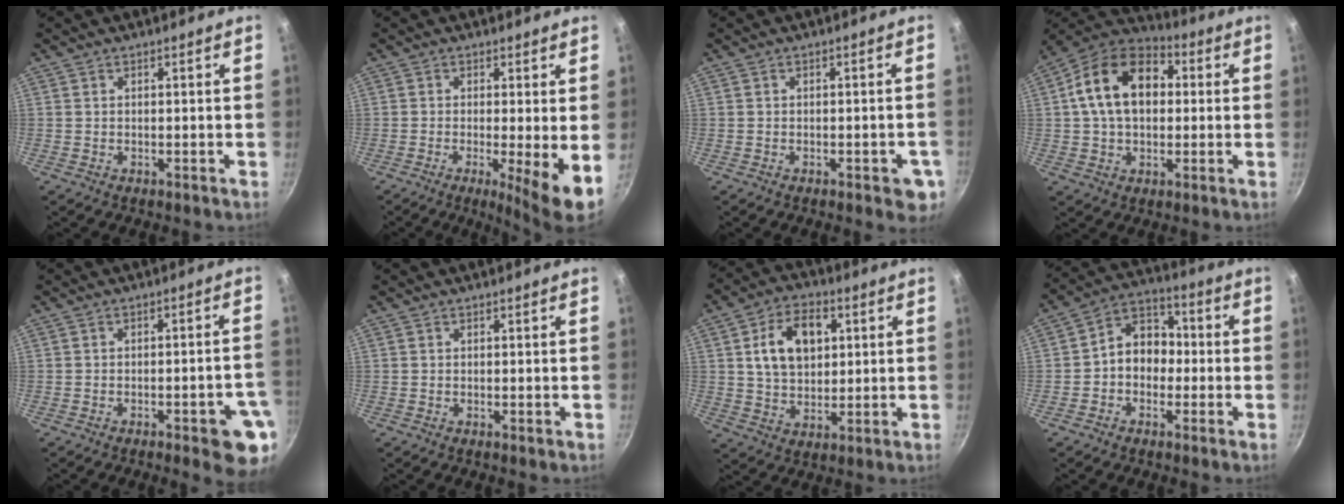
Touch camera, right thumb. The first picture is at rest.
{"total": 7.5, "force": [-1.0, 0.8, 7.4], "torque": [-0.108, -0.015, -0.015]}
{"total": 4.9, "force": [-1.8, 2.1, 4.0], "torque": [-0.031, 0.006, -0.020]}
{"total": 16.3, "force": [2.3, 11.3, 11.6], "torque": [-0.168, 0.030, 0.021]}
{"total": 9.2, "force": [-3.8, 2.4, 8.0], "torque": [-0.069, 0.023, -0.040]}
{"total": 0.0}
{"total": 12.5, "force": [3.2, 8.5, 8.6], "torque": [-0.120, 0.001, 0.051]}
{"total": 9.0, "force": [-1.1, 7.2, 5.3], "torque": [-0.036, 0.037, -0.037]}